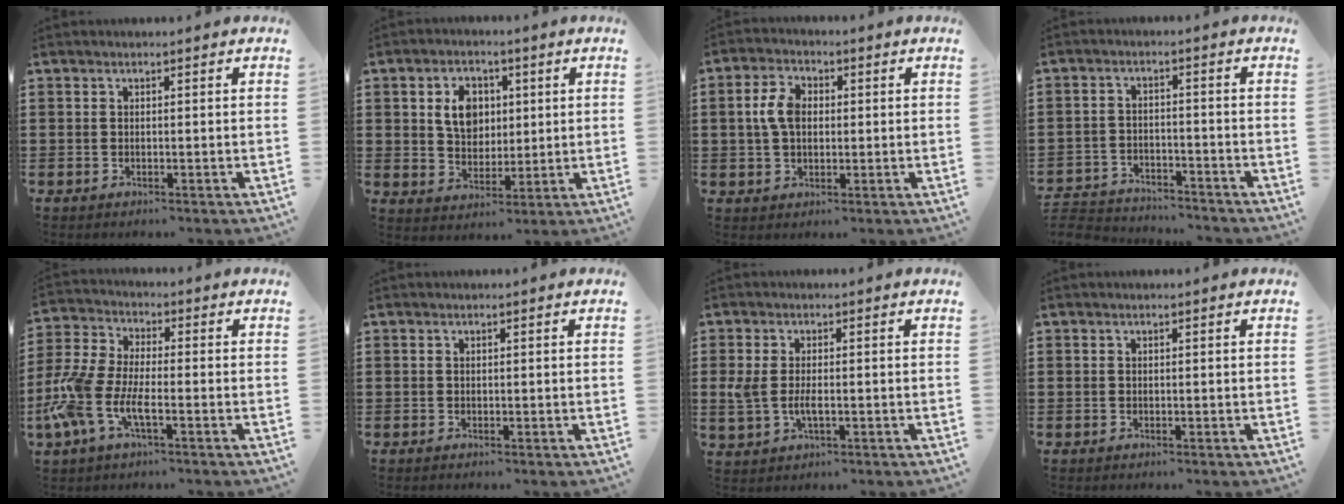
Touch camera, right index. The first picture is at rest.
{"total": 6.6, "force": [1.7, 5.1, 3.9], "torque": [-0.086, 0.016, 0.026]}
{"total": 5.1, "force": [0.4, 3.3, 3.9], "torque": [-0.099, 0.007, 0.000]}
{"total": 4.0, "force": [-4.0, 0.7, -0.1], "torque": [-0.020, -0.002, -0.089]}
{"total": 8.0, "force": [-3.6, 2.8, 6.6], "torque": [-0.190, -0.023, -0.078]}
{"total": 0.0}
{"total": 3.8, "force": [-0.4, 1.8, 3.4], "torque": [-0.083, -0.006, -0.013]}
{"total": 0.0}